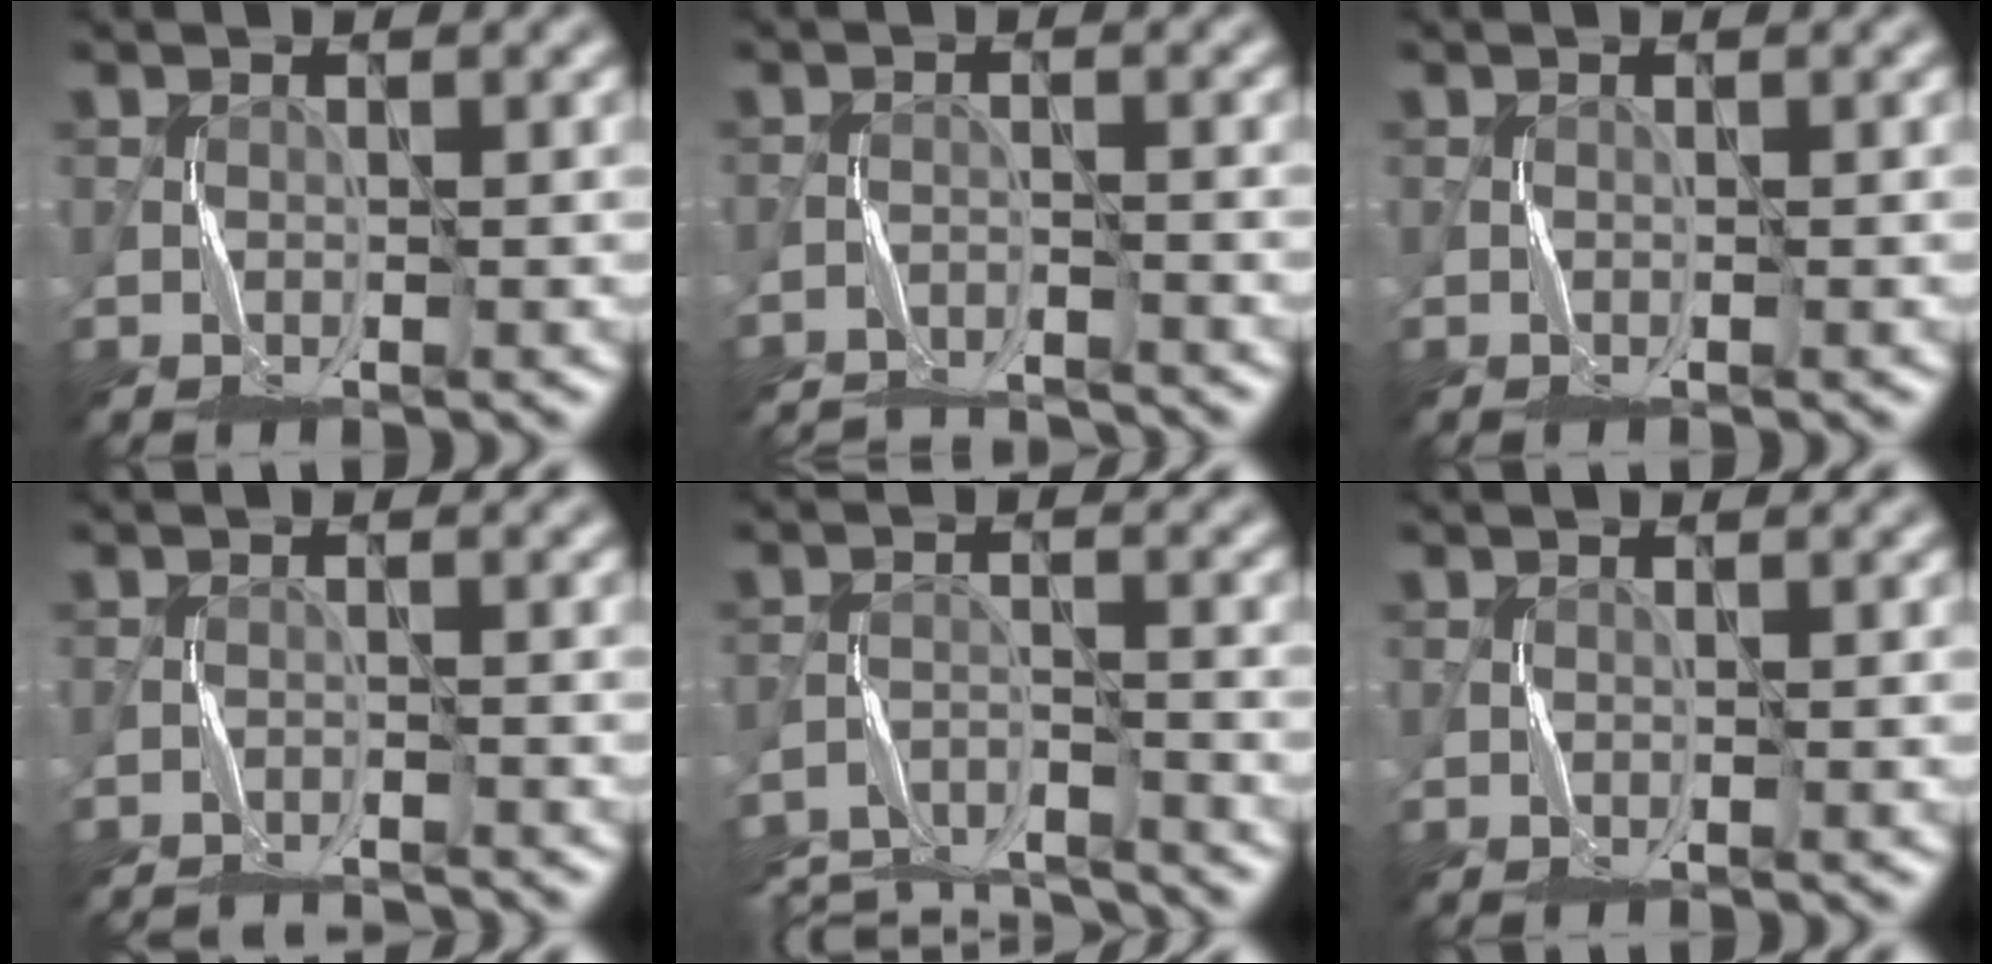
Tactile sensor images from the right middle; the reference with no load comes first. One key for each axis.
{"total": 7.6, "fx": -7.5, "fy": 1.1, "fz": 0.8, "tx": -0.008, "ty": -0.006, "tz": -0.118}
{"total": 0.0}
{"total": 5.4, "fx": -5.4, "fy": 0.6, "fz": 0.5, "tx": -0.006, "ty": -0.005, "tz": -0.080}
{"total": 9.1, "fx": -8.6, "fy": 2.2, "fz": 2.1, "tx": -0.035, "ty": -0.013, "tz": -0.138}
{"total": 0.0}